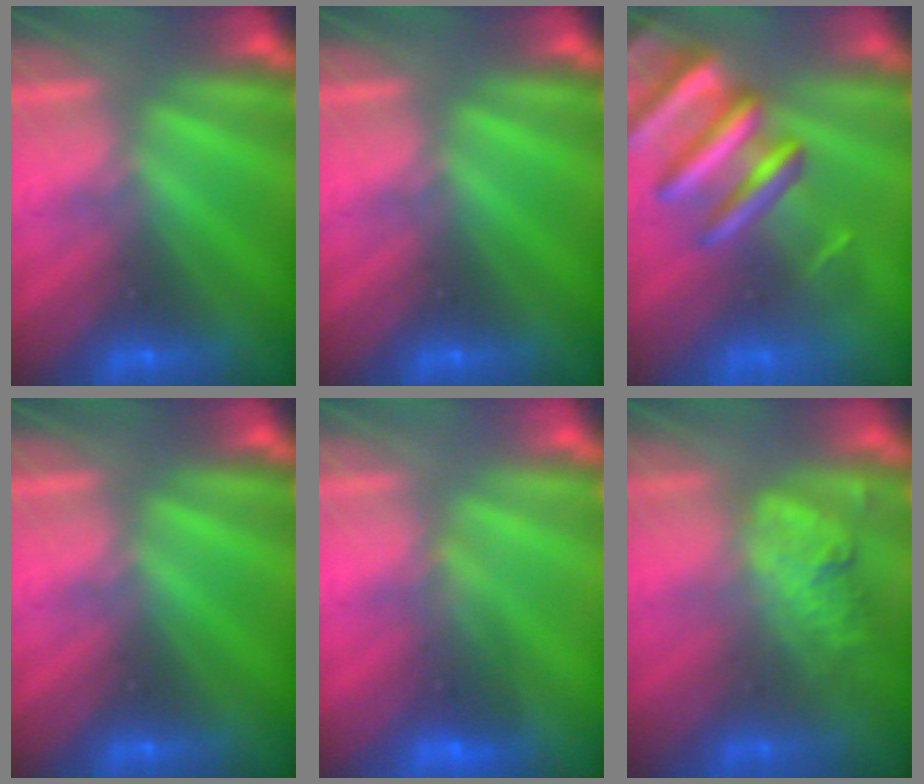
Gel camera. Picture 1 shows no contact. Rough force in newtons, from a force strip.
{"total": 0.0}
{"total": 9.4}
{"total": 0.0}
{"total": 1.6}
{"total": 2.3}